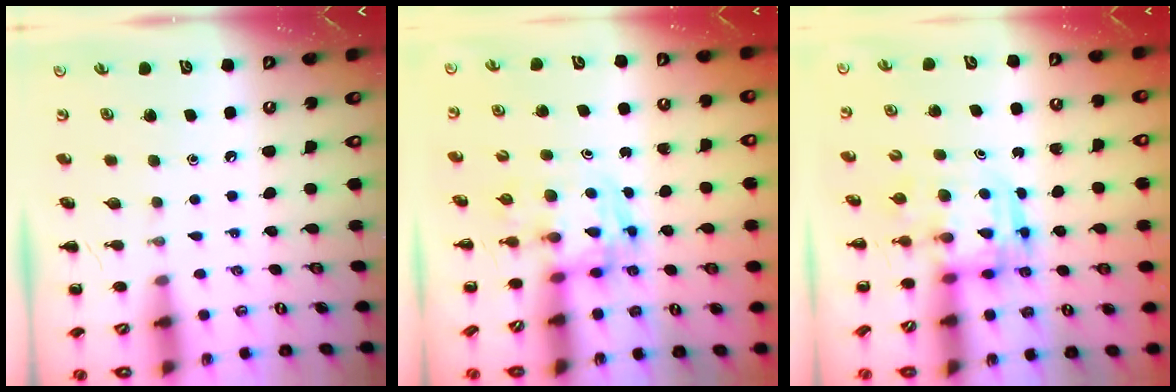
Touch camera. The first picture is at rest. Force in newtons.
{"total": 3.7, "press": 3.7, "slide": 0.6}
{"total": 3.3, "press": 3.3, "slide": 0.3}